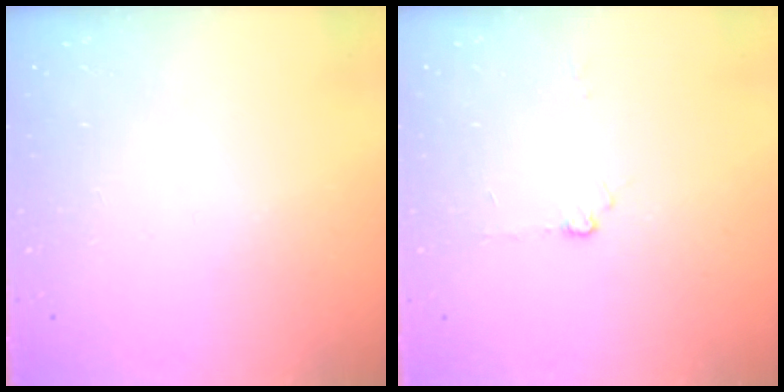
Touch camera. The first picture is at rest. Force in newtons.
{"total": 4.4, "press": 4.4, "slide": 0.4}